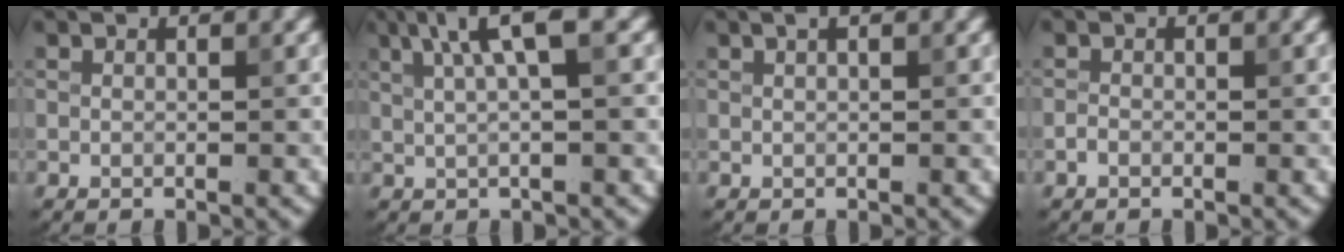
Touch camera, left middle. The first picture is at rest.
{"total": 4.7, "force": [1.9, 0.9, 4.2], "torque": [-0.067, 0.008, 0.030]}
{"total": 0.8, "force": [0.5, 0.2, 0.6], "torque": [-0.010, 0.001, 0.007]}
{"total": 0.6, "force": [-0.4, 0.4, 0.3], "torque": [-0.004, -0.001, -0.011]}